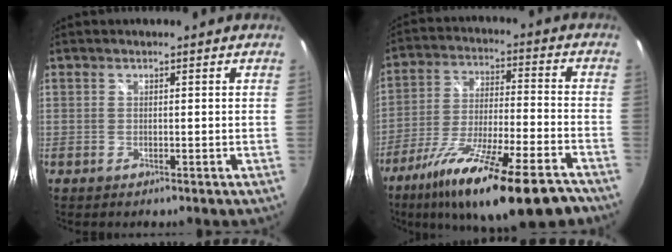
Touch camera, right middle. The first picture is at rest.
{"total": 22.1, "force": [-15.9, 3.3, 15.0], "torque": [-0.266, -0.049, -0.259]}